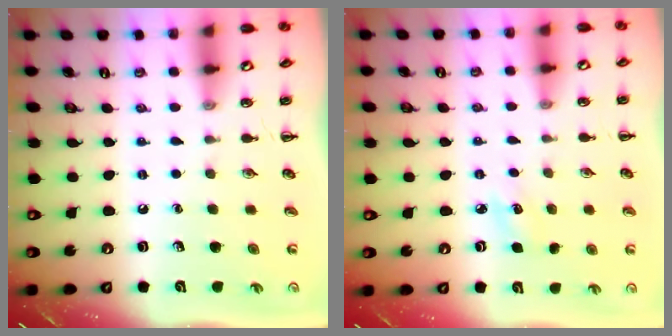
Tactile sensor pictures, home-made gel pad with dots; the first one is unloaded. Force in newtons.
{"total": 4.4, "press": 4.2, "slide": 1.3}